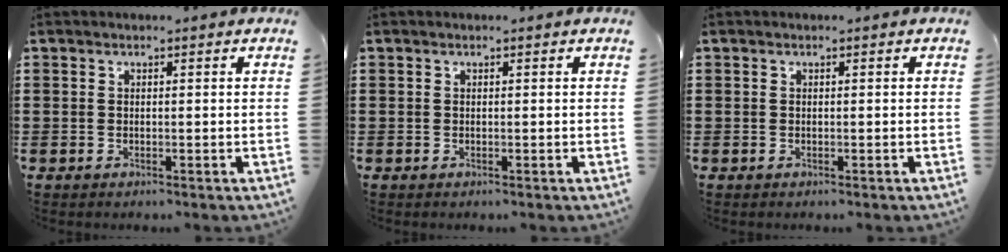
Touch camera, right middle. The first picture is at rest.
{"total": 0.0}
{"total": 0.0}